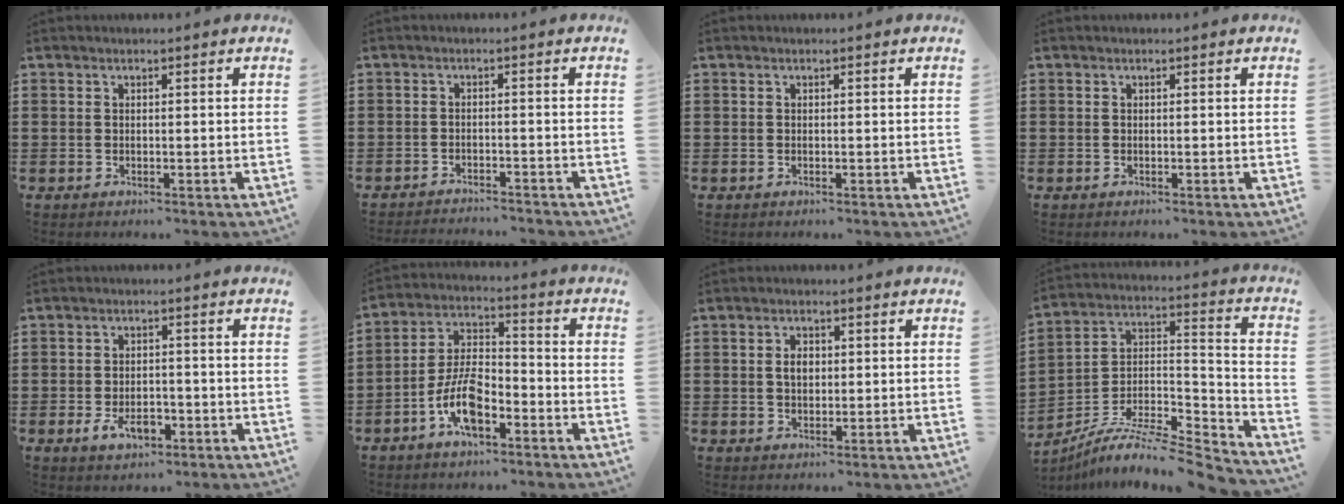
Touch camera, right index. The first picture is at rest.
{"total": 2.2, "force": [-2.2, 0.0, -0.2], "torque": [-0.002, 0.002, -0.049]}
{"total": 0.0}
{"total": 0.0}
{"total": 4.0, "force": [-1.9, 2.2, 2.8], "torque": [-0.062, -0.002, -0.037]}
{"total": 8.4, "force": [-4.4, 3.6, 6.2], "torque": [-0.143, 0.002, -0.084]}
{"total": 2.6, "force": [0.3, 1.7, 2.0], "torque": [-0.041, 0.008, 0.004]}
{"total": 8.4, "force": [-7.1, 2.2, 3.8], "torque": [-0.079, 0.002, -0.145]}